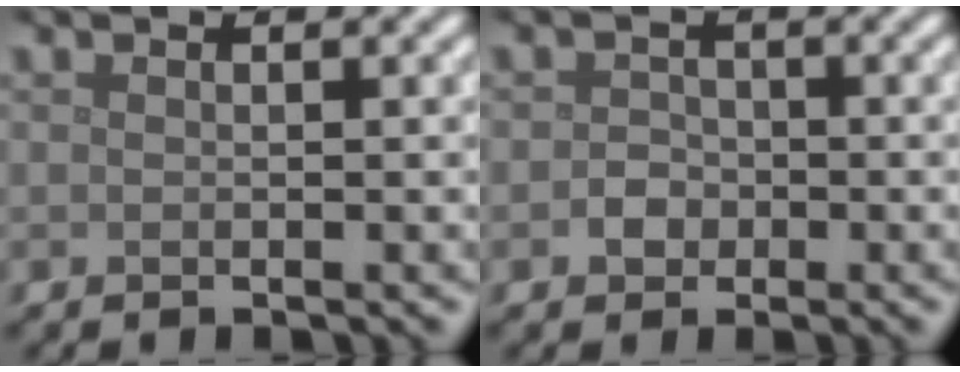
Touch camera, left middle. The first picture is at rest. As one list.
[{"total": 1.5, "force": [-0.5, 1.3, 0.5], "torque": [-0.003, 0.002, -0.014]}]